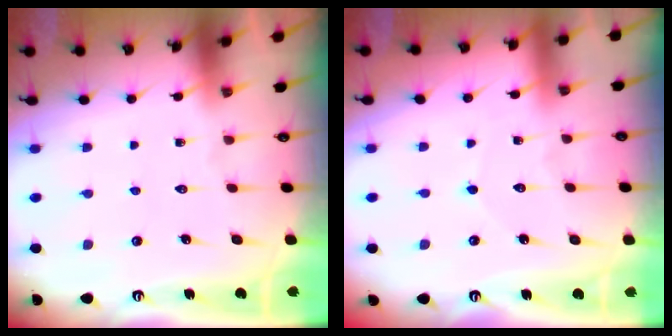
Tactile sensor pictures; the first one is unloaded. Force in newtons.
{"total": 2.7, "press": 2.6, "slide": 0.3}